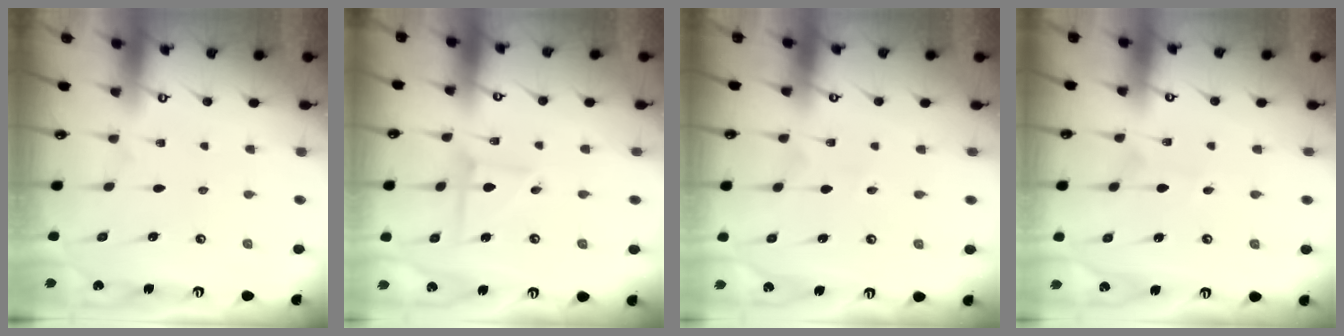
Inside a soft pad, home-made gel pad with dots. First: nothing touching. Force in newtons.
{"total": 3.6, "press": 3.6, "slide": 0.4}
{"total": 1.7, "press": 1.6, "slide": 0.5}
{"total": 1.7, "press": 1.7, "slide": 0.1}